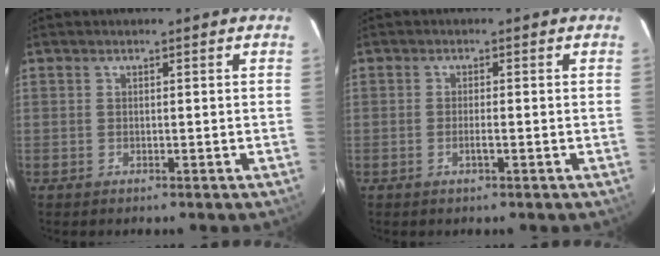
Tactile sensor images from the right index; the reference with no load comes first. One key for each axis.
{"total": 1.6, "fx": -0.6, "fy": 0.2, "fz": 1.4, "tx": -0.029, "ty": -0.001, "tz": -0.012}